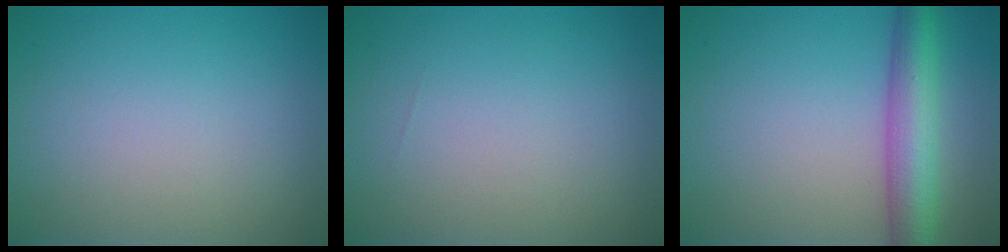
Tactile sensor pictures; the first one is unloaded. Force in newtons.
{"total": 0.0}
{"total": 6.0, "press": 6.0, "slide": 0.2}